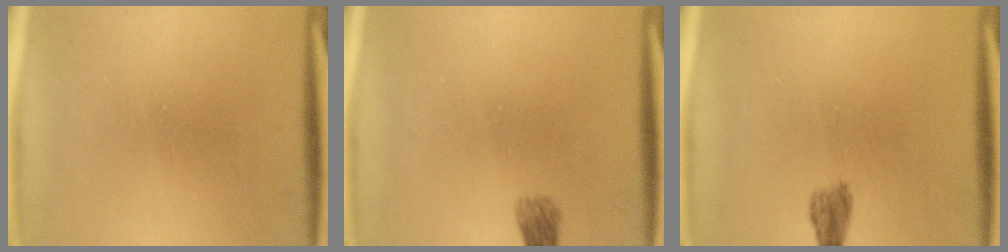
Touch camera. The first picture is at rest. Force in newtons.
{"total": 2.3}
{"total": 1.6}